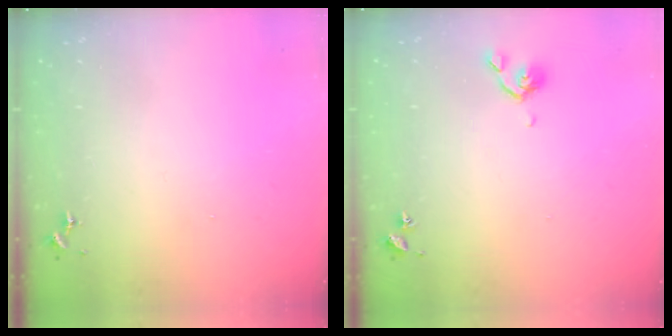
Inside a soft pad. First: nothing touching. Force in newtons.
{"total": 4.6, "press": 4.5, "slide": 1.0}